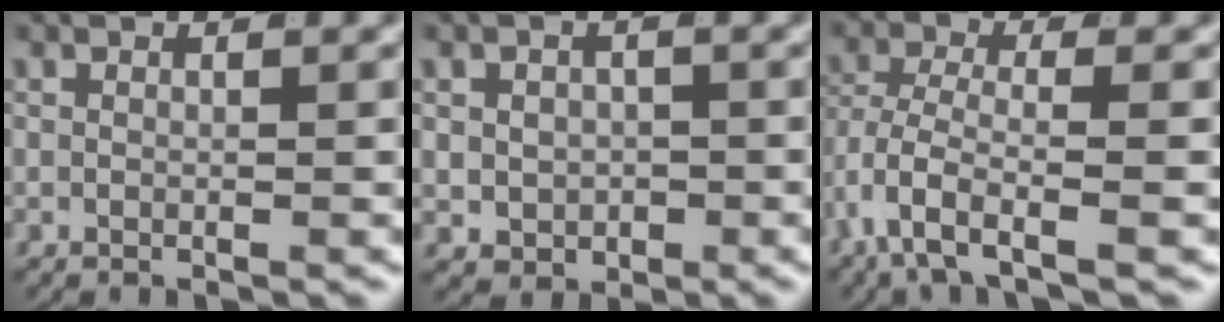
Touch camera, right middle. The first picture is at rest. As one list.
[{"total": 3.4, "force": [-0.7, 3.0, 1.5], "torque": [-0.018, -0.012, -0.005]}, {"total": 4.7, "force": [-2.5, 1.8, 3.6], "torque": [-0.097, -0.035, -0.029]}]